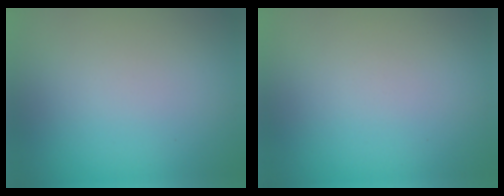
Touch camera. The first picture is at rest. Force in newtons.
{"total": 0.0}